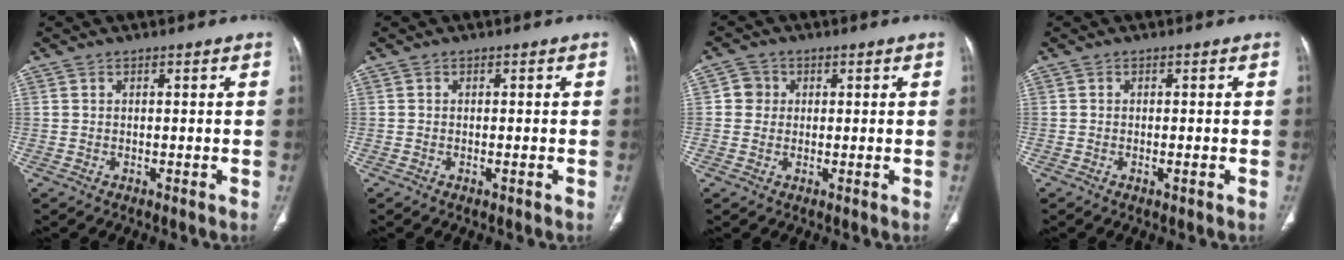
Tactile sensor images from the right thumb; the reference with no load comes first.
{"total": 0.9, "force": [-0.4, 0.2, 0.8], "torque": [-0.015, -0.001, -0.006]}
{"total": 3.1, "force": [0.4, 3.0, 0.7], "torque": [0.009, 0.005, 0.003]}
{"total": 1.3, "force": [-0.5, 0.3, 1.1], "torque": [-0.019, -0.001, -0.008]}